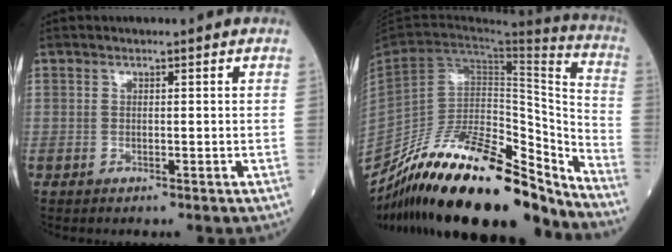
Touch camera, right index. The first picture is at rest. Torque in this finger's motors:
{"motor_torque": [1.11, -1.03, 0.42, 0.13]}